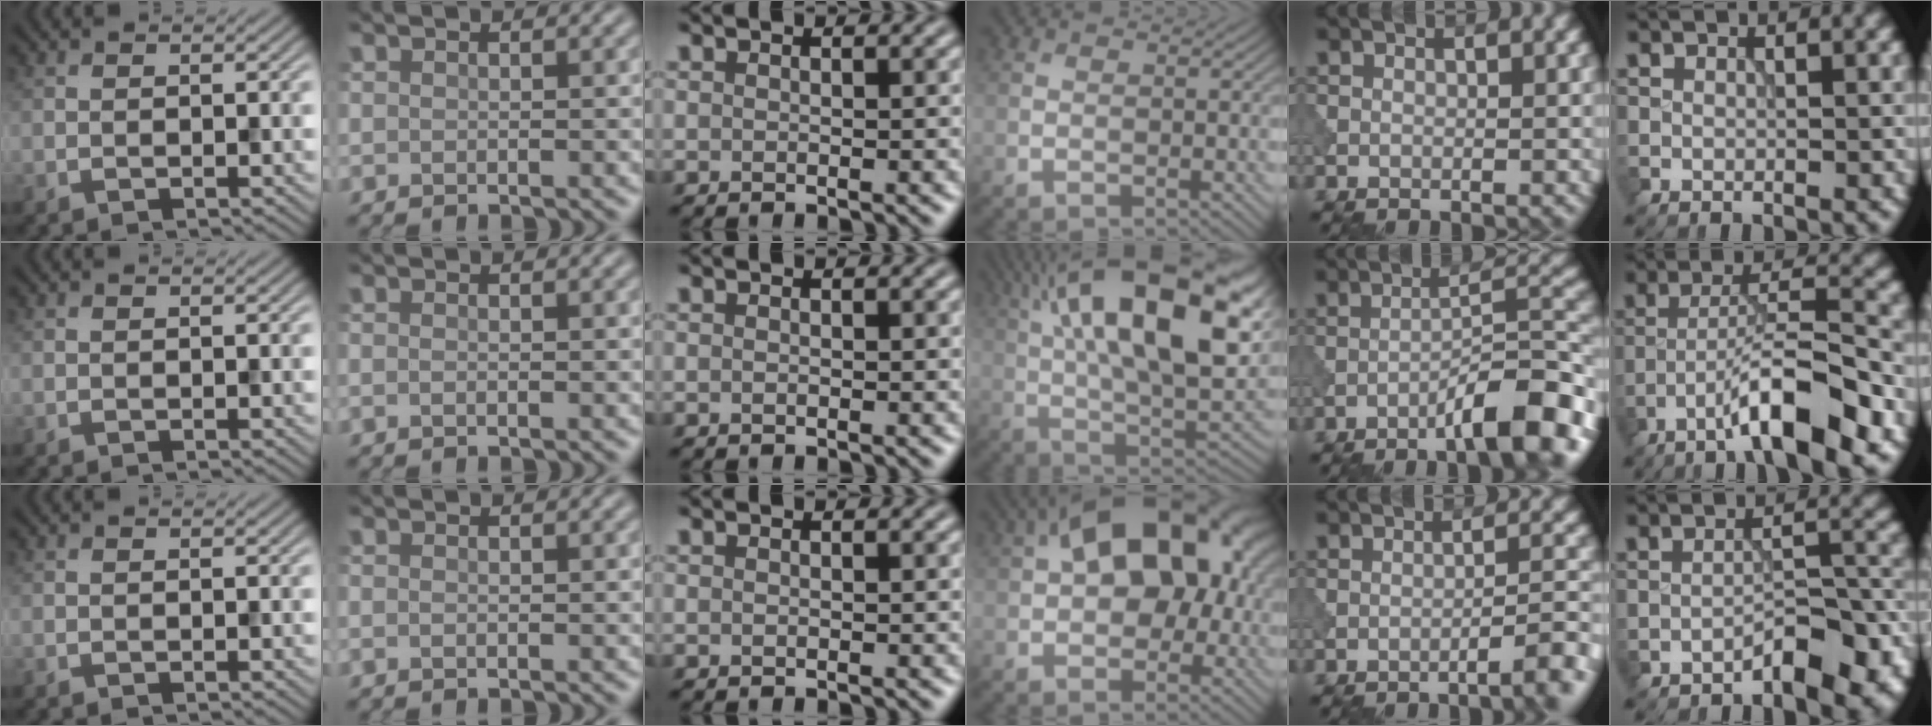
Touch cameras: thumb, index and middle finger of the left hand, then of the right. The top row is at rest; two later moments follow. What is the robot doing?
{"motion": "dispense", "object": "syringe"}